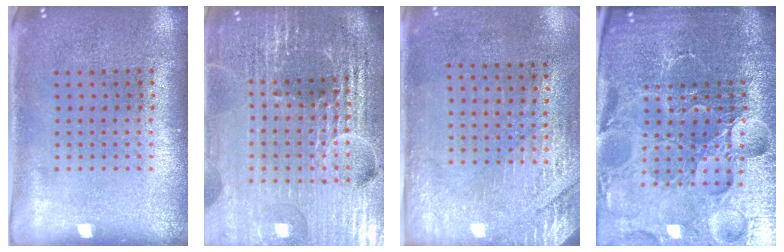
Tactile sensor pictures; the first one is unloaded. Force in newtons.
{"total": 6.5, "press": 5.7, "slide": 3.1}
{"total": 2.9, "press": 2.5, "slide": 1.5}
{"total": 6.5, "press": 5.9, "slide": 2.9}